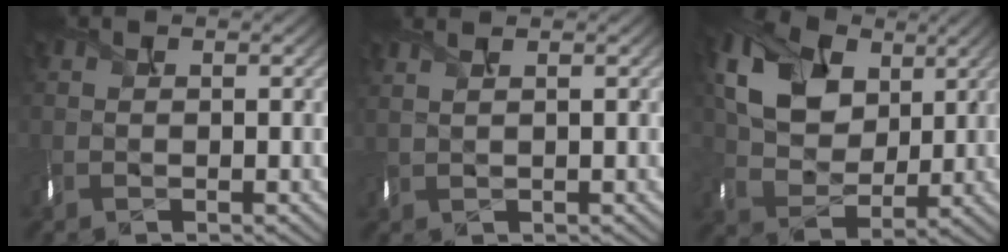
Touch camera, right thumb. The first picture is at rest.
{"total": 2.0, "force": [1.3, 0.7, 1.3], "torque": [-0.015, 0.005, 0.013]}
{"total": 9.7, "force": [3.6, 7.3, 5.4], "torque": [-0.140, 0.004, 0.062]}